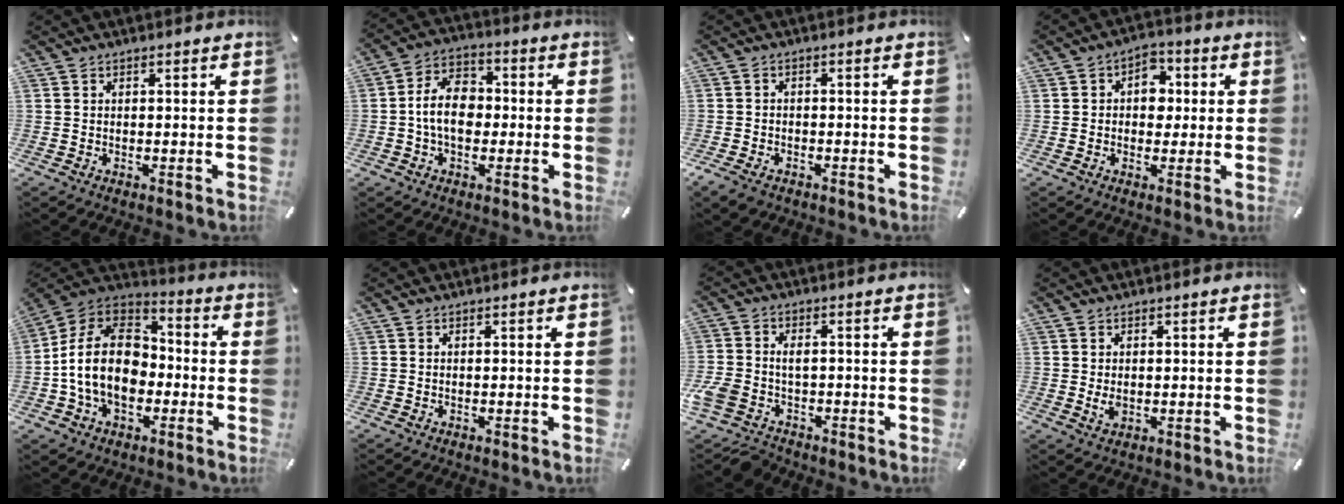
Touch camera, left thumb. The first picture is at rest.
{"total": 9.6, "force": [-1.2, 6.7, 6.8], "torque": [-0.132, 0.016, -0.021]}
{"total": 3.0, "force": [-2.0, 1.8, 1.3], "torque": [-0.036, 0.006, -0.041]}
{"total": 6.5, "force": [0.2, 5.4, 3.7], "torque": [-0.045, 0.006, 0.000]}
{"total": 17.3, "force": [-3.2, 13.0, 11.0], "torque": [-0.230, 0.026, -0.062]}
{"total": 0.0}
{"total": 6.2, "force": [-2.1, 4.6, 3.6], "torque": [-0.091, 0.007, -0.040]}
{"total": 2.3, "force": [-0.1, 1.5, 1.7], "torque": [-0.041, 0.000, -0.003]}